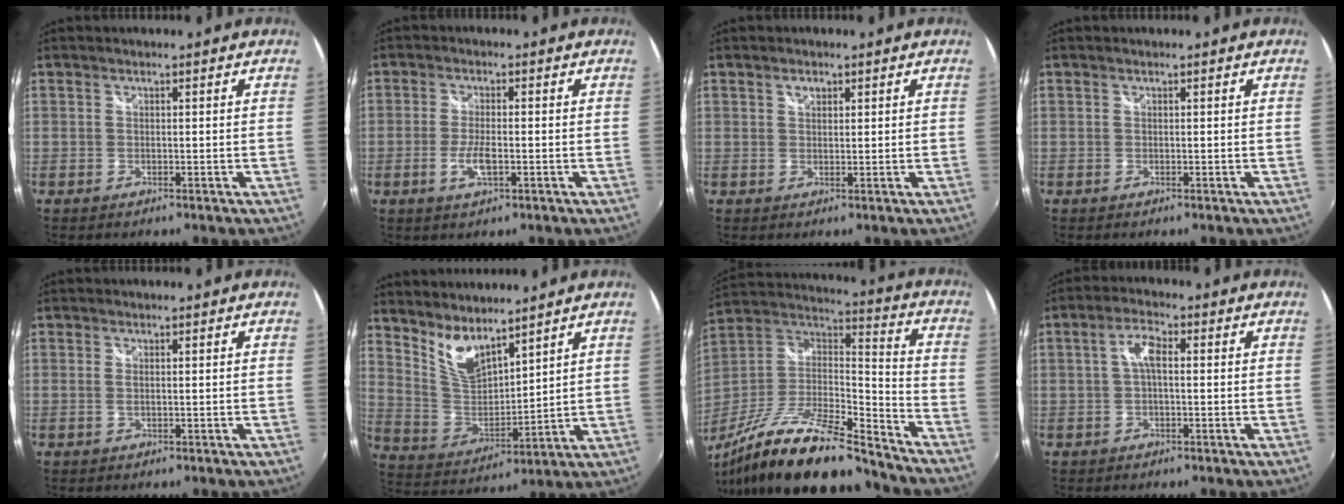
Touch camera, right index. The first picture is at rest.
{"total": 4.1, "force": [-1.3, 1.2, 3.8], "torque": [-0.083, -0.004, -0.025]}
{"total": 1.5, "force": [0.8, 1.0, 0.7], "torque": [-0.010, 0.003, 0.014]}
{"total": 0.0}
{"total": 0.7, "force": [0.3, 0.2, 0.6], "torque": [-0.014, 0.002, 0.005]}
{"total": 9.3, "force": [7.3, 3.1, 4.9], "torque": [-0.097, -0.011, 0.150]}
{"total": 24.8, "force": [-18.8, 5.9, 15.0], "torque": [-0.275, -0.035, -0.320]}
{"total": 3.8, "force": [0.2, 1.5, 3.5], "torque": [-0.070, 0.011, 0.004]}